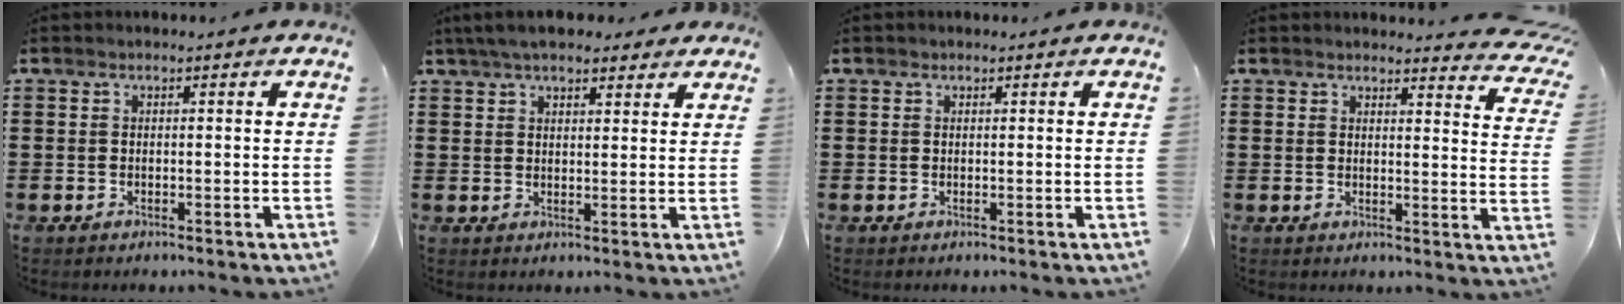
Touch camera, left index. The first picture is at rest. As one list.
[{"total": 5.2, "force": [4.4, 1.5, 2.2], "torque": [-0.056, 0.001, 0.083]}, {"total": 0.0}, {"total": 3.2, "force": [3.1, 0.4, 0.8], "torque": [-0.014, -0.020, 0.053]}]